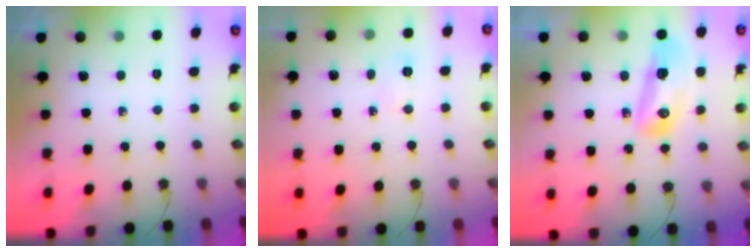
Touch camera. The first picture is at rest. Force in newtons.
{"total": 3.3, "press": 3.2, "slide": 0.9}
{"total": 17.9, "press": 14.0, "slide": 11.1}